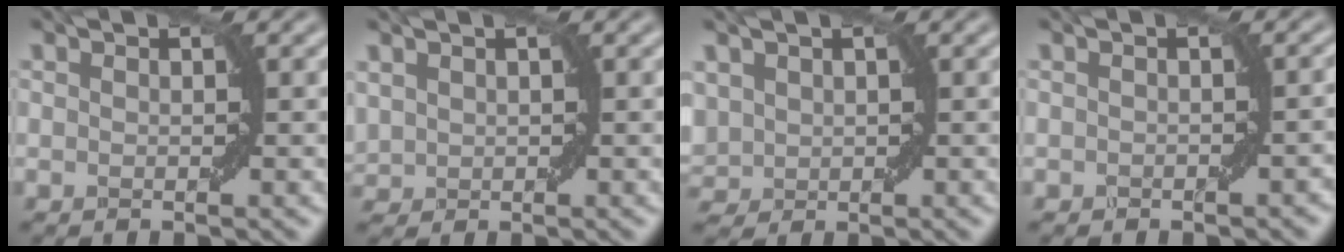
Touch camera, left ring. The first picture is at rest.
{"total": 1.3, "force": [0.6, 1.0, 0.6], "torque": [-0.016, 0.004, 0.017]}
{"total": 2.7, "force": [0.5, 2.3, 1.4], "torque": [-0.034, 0.002, 0.012]}
{"total": 1.2, "force": [-0.9, 0.6, 0.4], "torque": [-0.002, -0.005, -0.015]}